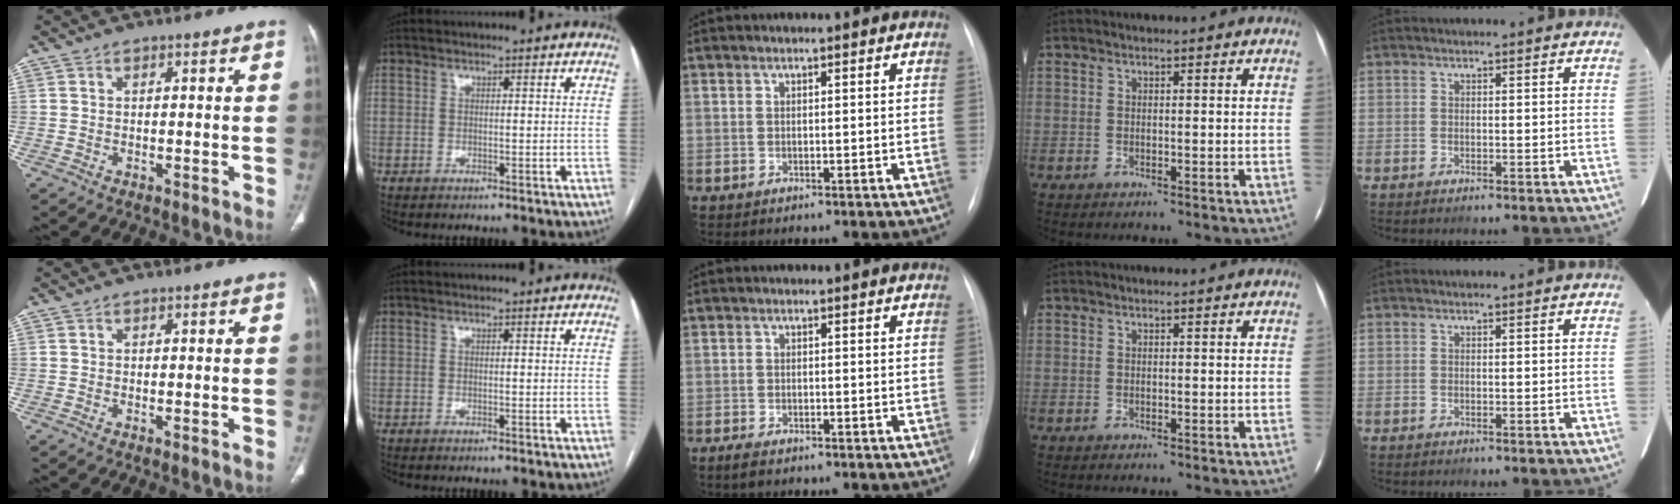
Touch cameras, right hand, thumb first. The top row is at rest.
{"middle": {"total": 1.9, "force": [-1.5, 0.7, 1.0], "torque": [-0.030, -0.004, -0.025]}}